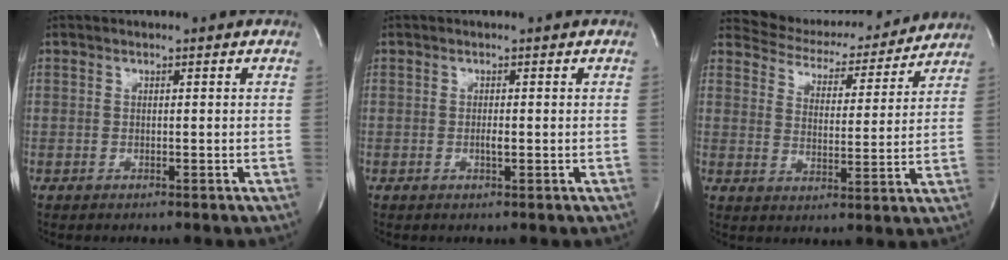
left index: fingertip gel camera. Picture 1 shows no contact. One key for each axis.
{"total": 0.9, "fx": -0.1, "fy": 0.1, "fz": 0.9, "tx": -0.016, "ty": -0.001, "tz": -0.001}
{"total": 15.2, "fx": 14.5, "fy": 3.8, "fz": 2.5, "tx": -0.025, "ty": -0.001, "tz": 0.190}